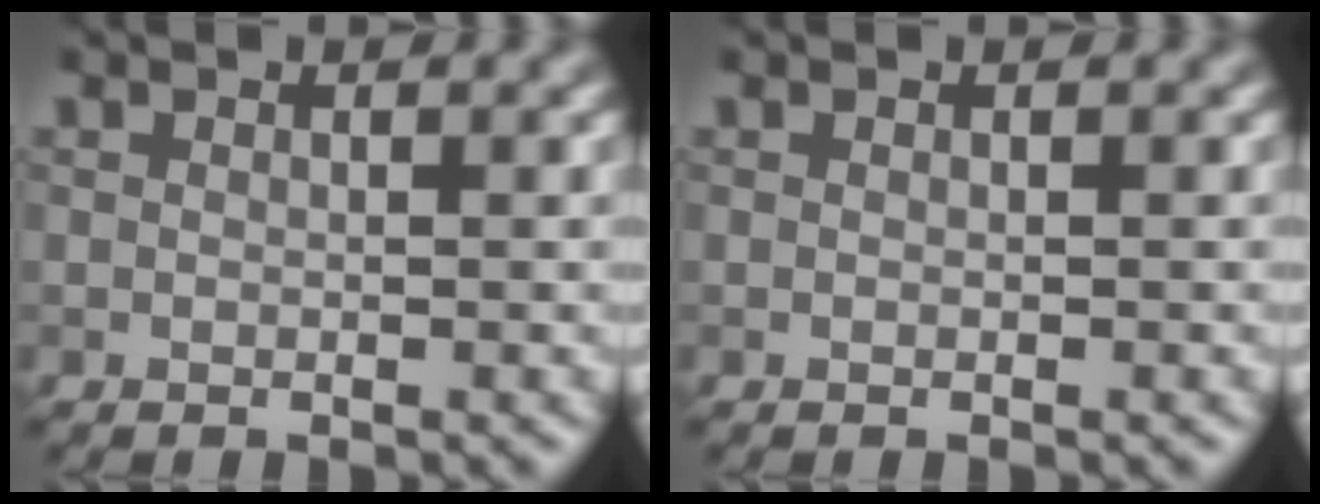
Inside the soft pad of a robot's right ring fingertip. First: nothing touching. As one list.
[{"total": 0.0}]